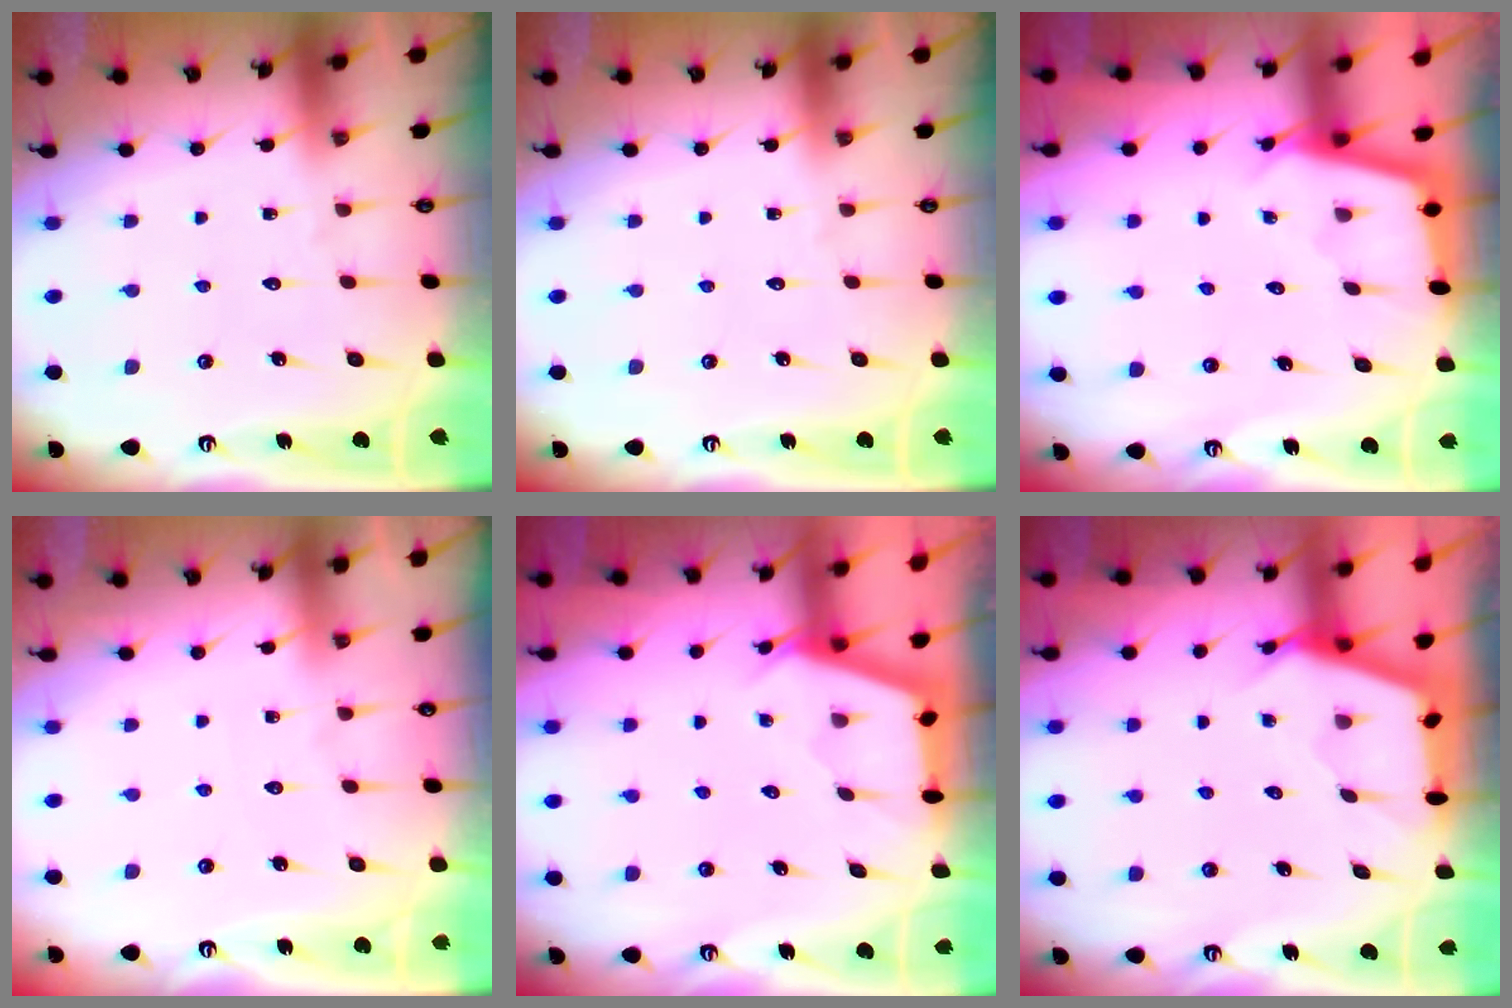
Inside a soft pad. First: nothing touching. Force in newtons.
{"total": 0.0}
{"total": 2.5, "press": 2.5, "slide": 0.2}
{"total": 1.8, "press": 1.8, "slide": 0.3}
{"total": 2.6, "press": 2.6, "slide": 0.3}
{"total": 2.7, "press": 2.7, "slide": 0.3}